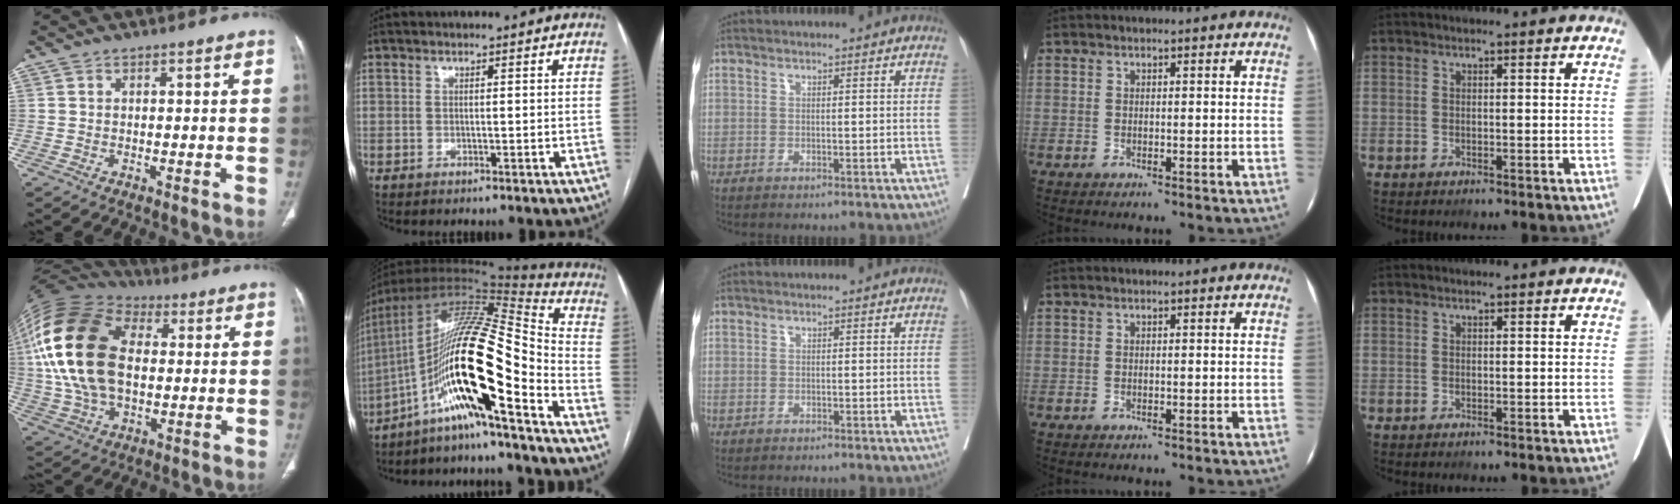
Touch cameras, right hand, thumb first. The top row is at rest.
{"thumb": {"total": 24.4, "force": [2.5, 15.1, 19.0], "torque": [-0.392, 0.008, 0.042]}, "index": {"total": 20.6, "force": [-10.5, 1.5, 17.6], "torque": [-0.340, 0.011, -0.189]}}